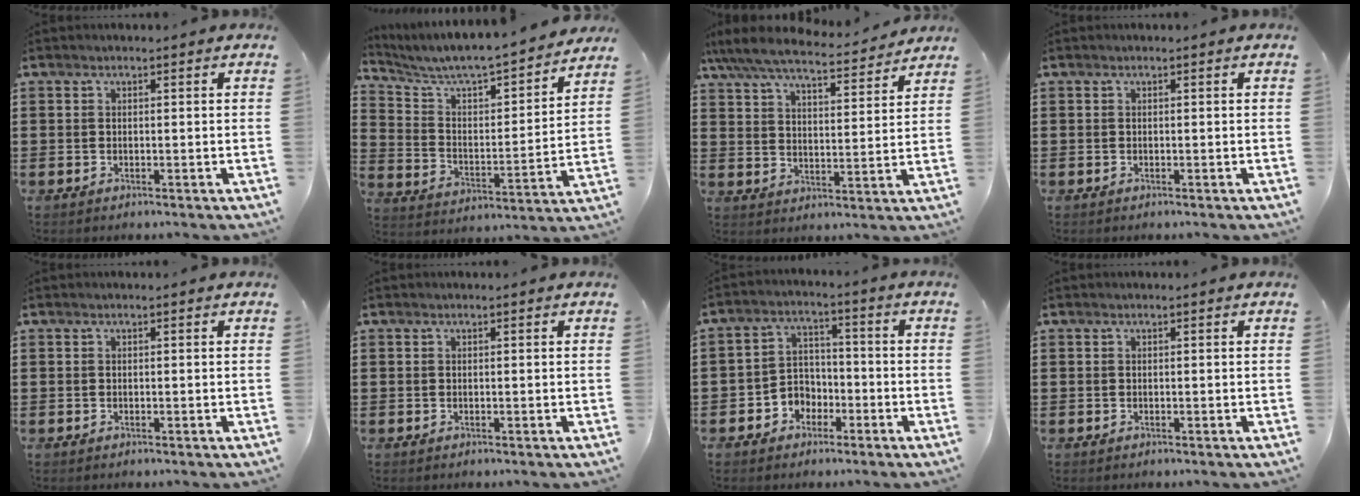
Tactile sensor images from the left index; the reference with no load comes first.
{"total": 5.3, "force": [4.9, 0.7, 1.8], "torque": [-0.062, -0.050, 0.075]}
{"total": 7.2, "force": [6.4, 0.8, 3.0], "torque": [-0.086, -0.036, 0.110]}
{"total": 0.0}
{"total": 0.0}
{"total": 0.0}
{"total": 4.5, "force": [-2.6, 3.5, 1.0], "torque": [-0.030, 0.010, -0.053]}
{"total": 0.0}